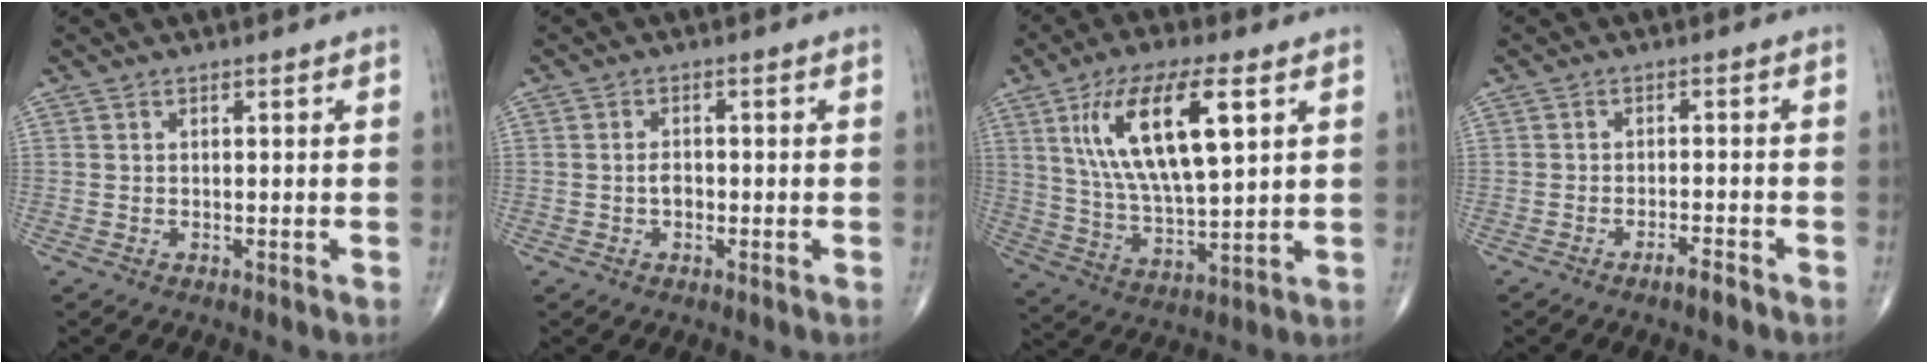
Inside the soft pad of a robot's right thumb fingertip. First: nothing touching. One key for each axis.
{"total": 2.1, "fx": -0.5, "fy": 1.4, "fz": 1.5, "tx": -0.022, "ty": 0.006, "tz": -0.010}
{"total": 17.9, "fx": 6.4, "fy": 6.0, "fz": 15.6, "tx": -0.285, "ty": -0.018, "tz": 0.120}
{"total": 2.7, "fx": -2.0, "fy": 0.4, "fz": 1.7, "tx": -0.032, "ty": 0.007, "tz": -0.037}